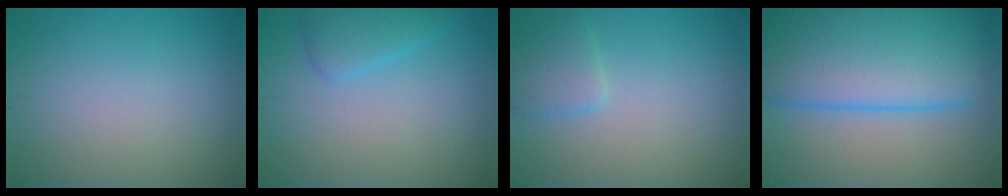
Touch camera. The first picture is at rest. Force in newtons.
{"total": 2.4, "press": 2.4, "slide": 0.1}
{"total": 2.2, "press": 2.2, "slide": 0.1}
{"total": 12.0, "press": 12.0, "slide": 0.5}